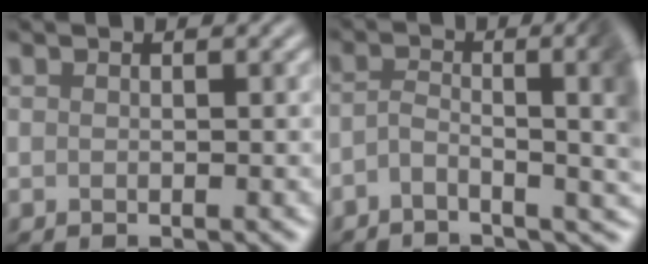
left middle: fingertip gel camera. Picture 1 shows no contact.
{"total": 7.3, "force": [-1.6, 2.3, 6.8], "torque": [-0.109, -0.003, -0.020]}